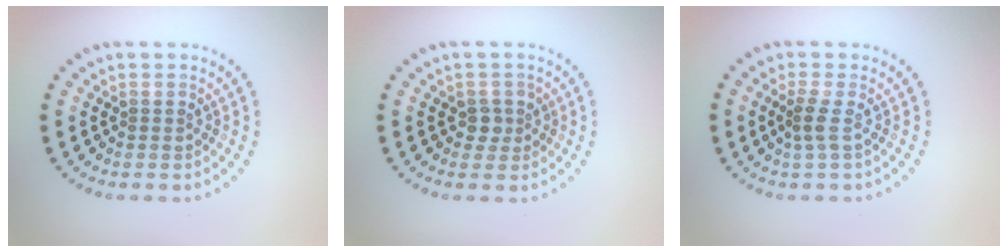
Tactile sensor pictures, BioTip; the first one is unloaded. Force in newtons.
{"total": 1.5, "press": 1.2, "slide": 0.9}
{"total": 1.5, "press": 1.0, "slide": 1.1}